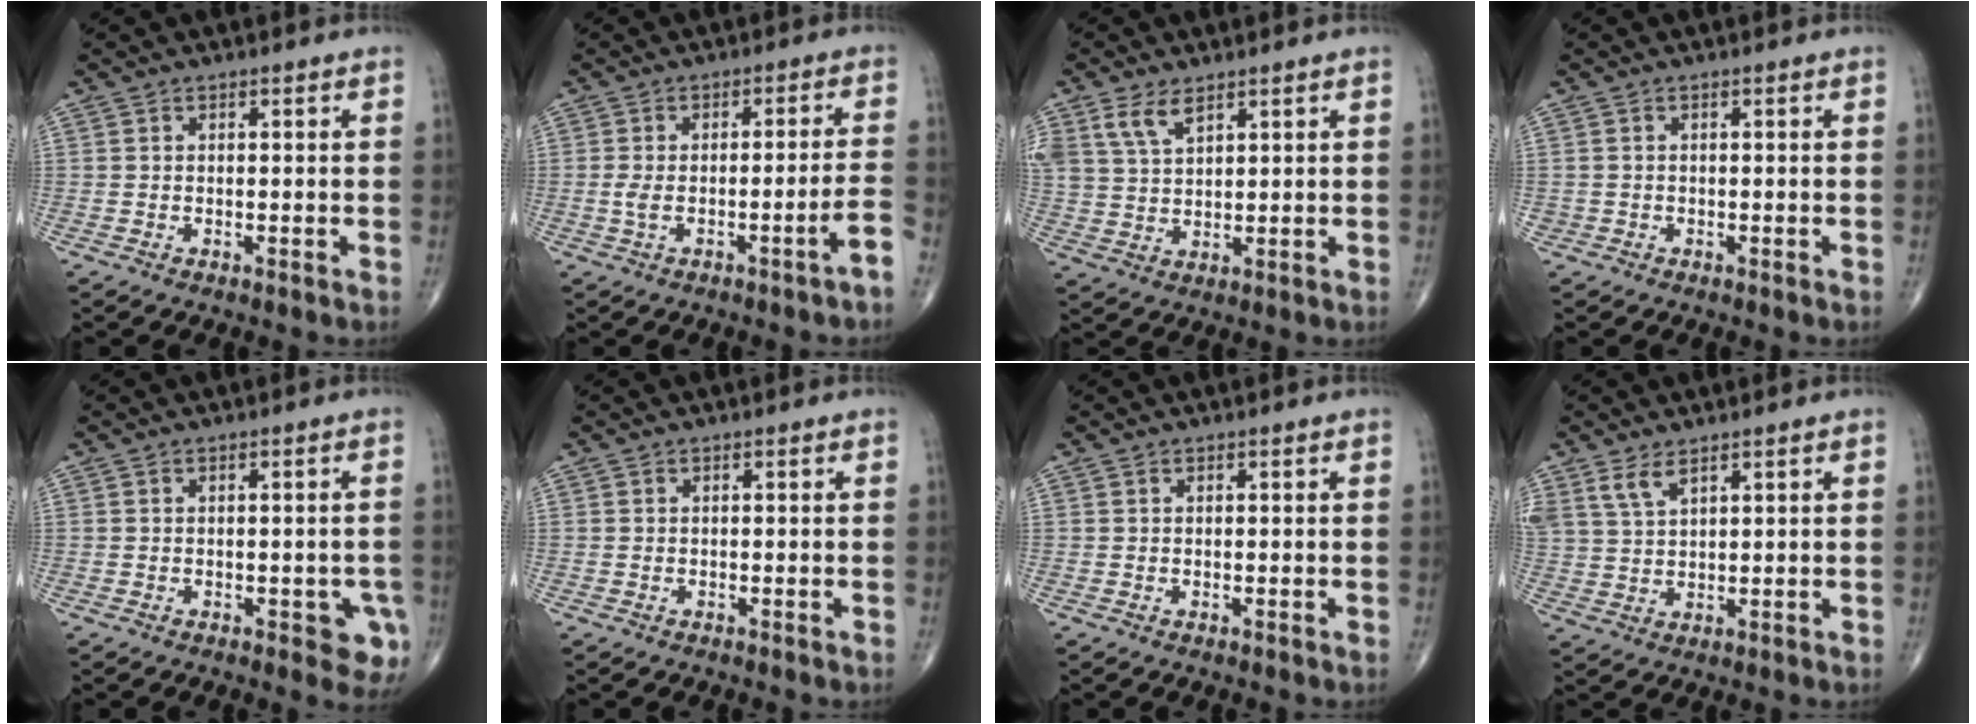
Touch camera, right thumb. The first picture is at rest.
{"total": 5.9, "force": [-2.6, 0.3, 5.3], "torque": [-0.098, 0.033, -0.031]}
{"total": 6.2, "force": [3.8, 3.0, 3.8], "torque": [-0.074, -0.009, 0.084]}
{"total": 0.8, "force": [-0.1, 0.8, -0.2], "torque": [0.005, 0.005, -0.003]}
{"total": 5.3, "force": [-2.0, 2.7, 4.0], "torque": [-0.015, 0.000, -0.022]}
{"total": 0.0}
{"total": 0.0}
{"total": 4.3, "force": [3.0, 1.7, 2.5], "torque": [-0.051, -0.012, 0.068]}